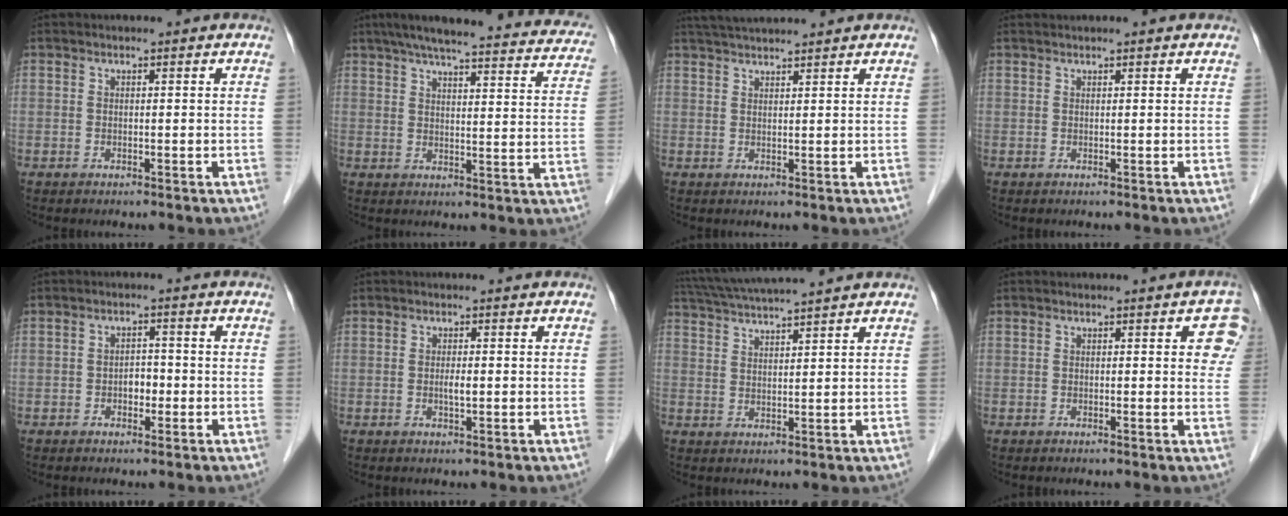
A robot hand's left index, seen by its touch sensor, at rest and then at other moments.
{"total": 28.4, "force": [24.7, 4.4, 13.3], "torque": [-0.195, -0.008, 0.292]}
{"total": 6.2, "force": [5.8, -0.1, 2.4], "torque": [-0.042, 0.035, 0.098]}
{"total": 1.7, "force": [1.5, 0.0, 0.6], "torque": [-0.002, 0.023, 0.028]}
{"total": 2.4, "force": [-1.0, 1.5, 1.6], "torque": [-0.020, 0.006, -0.015]}
{"total": 1.4, "force": [-0.3, 0.3, 1.4], "torque": [-0.026, -0.003, -0.005]}
{"total": 10.3, "force": [9.3, -0.7, 4.4], "torque": [-0.084, 0.031, 0.149]}
{"total": 3.9, "force": [1.7, 1.8, 3.0], "torque": [-0.011, -0.001, 0.011]}